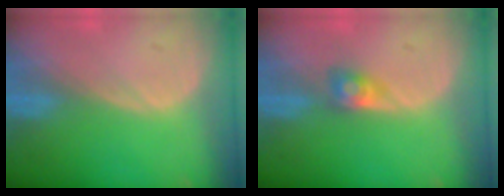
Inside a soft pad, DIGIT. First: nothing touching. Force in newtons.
{"total": 2.7, "press": 2.5, "slide": 1.0}